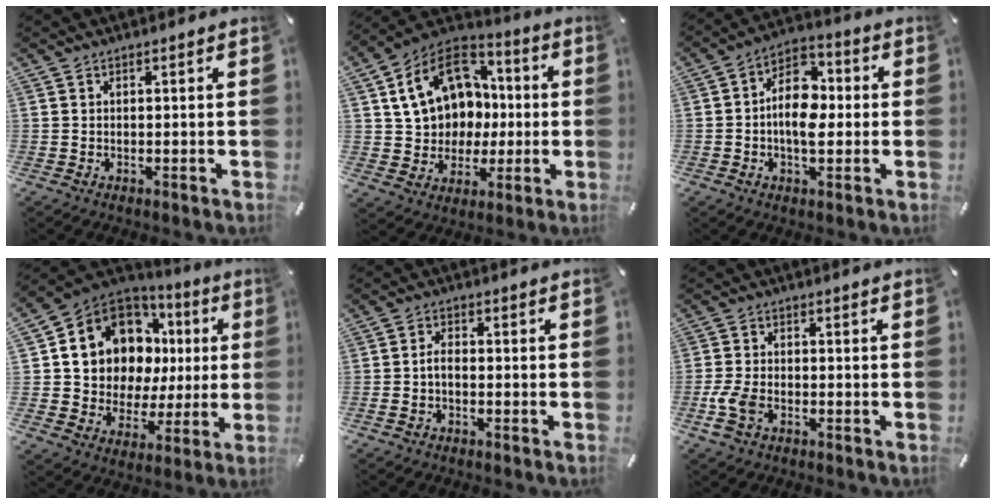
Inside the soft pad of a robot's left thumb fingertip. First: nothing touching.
{"total": 17.8, "force": [3.8, 15.1, 8.6], "torque": [-0.168, -0.009, 0.081]}
{"total": 10.4, "force": [-1.4, 7.1, 7.5], "torque": [-0.138, 0.010, -0.026]}
{"total": 12.3, "force": [4.1, 10.8, 4.5], "torque": [-0.082, -0.051, 0.087]}
{"total": 2.7, "force": [-1.1, 1.5, 2.0], "torque": [-0.038, 0.008, -0.021]}
{"total": 5.8, "force": [-2.3, 3.5, 4.1], "torque": [-0.096, 0.002, -0.045]}